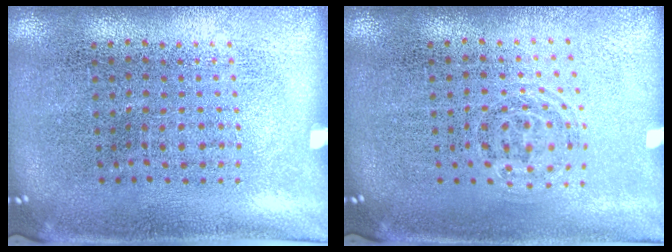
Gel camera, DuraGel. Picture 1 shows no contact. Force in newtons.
{"total": 0.8, "press": 0.5, "slide": 0.5}